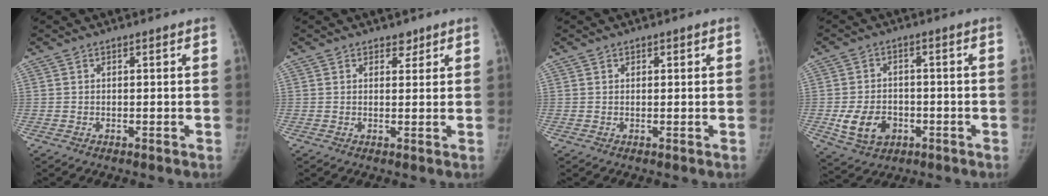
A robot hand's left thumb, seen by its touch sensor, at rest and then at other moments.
{"total": 1.9, "force": [1.4, 1.3, 0.4], "torque": [0.011, -0.007, 0.016]}
{"total": 0.8, "force": [0.4, 0.6, 0.2], "torque": [0.007, -0.001, 0.004]}
{"total": 8.7, "force": [-2.5, 6.5, 5.1], "torque": [-0.078, 0.010, -0.035]}